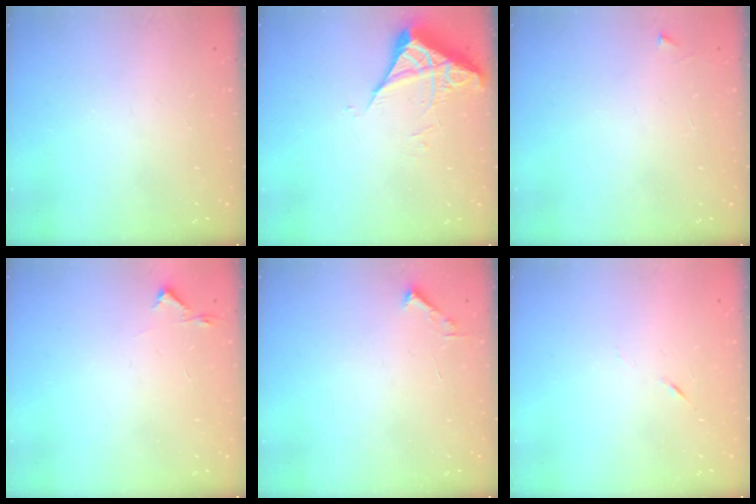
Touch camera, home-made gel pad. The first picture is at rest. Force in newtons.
{"total": 5.4, "press": 5.3, "slide": 0.6}
{"total": 2.5, "press": 2.5, "slide": 0.3}
{"total": 2.7, "press": 2.6, "slide": 0.4}
{"total": 1.7, "press": 1.7, "slide": 0.2}
{"total": 3.8, "press": 3.6, "slide": 1.1}